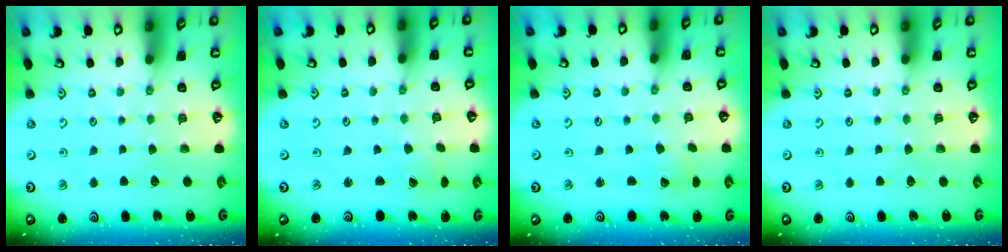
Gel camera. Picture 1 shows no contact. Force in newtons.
{"total": 0.9, "press": 0.7, "slide": 0.5}
{"total": 2.0, "press": 2.0, "slide": 0.2}
{"total": 0.0}